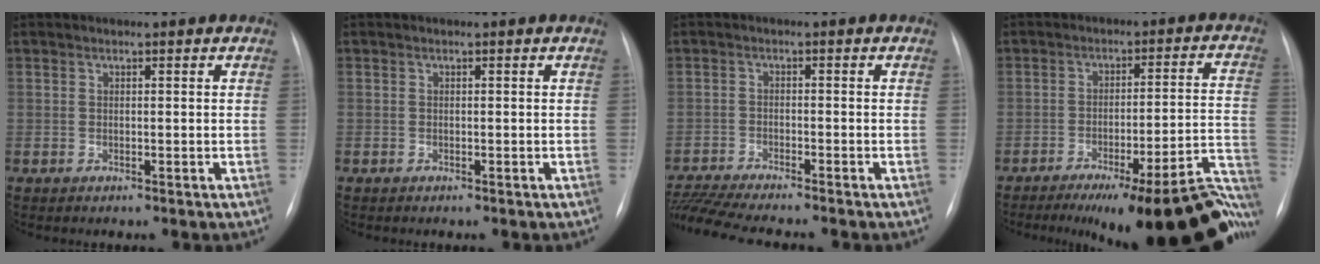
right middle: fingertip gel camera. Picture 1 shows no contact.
{"total": 0.0}
{"total": 10.3, "force": [-9.3, -0.1, 4.5], "torque": [-0.074, -0.012, -0.153]}
{"total": 23.6, "force": [-16.2, 3.5, 16.8], "torque": [-0.116, 0.005, -0.215]}